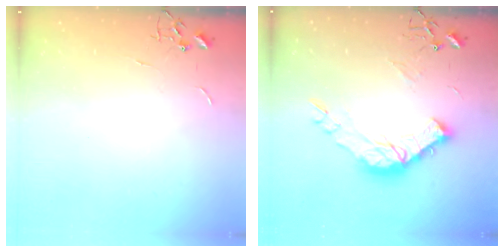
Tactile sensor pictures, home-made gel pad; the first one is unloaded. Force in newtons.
{"total": 16.5, "press": 16.5, "slide": 1.5}